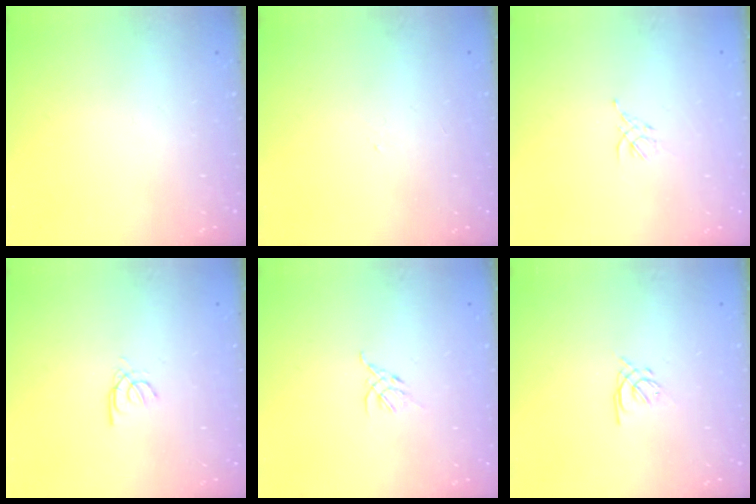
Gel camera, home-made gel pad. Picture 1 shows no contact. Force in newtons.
{"total": 1.3, "press": 1.2, "slide": 0.5}
{"total": 1.5, "press": 1.4, "slide": 0.6}
{"total": 2.4, "press": 2.4, "slide": 0.3}
{"total": 2.7, "press": 2.6, "slide": 0.7}
{"total": 1.6, "press": 1.5, "slide": 0.6}